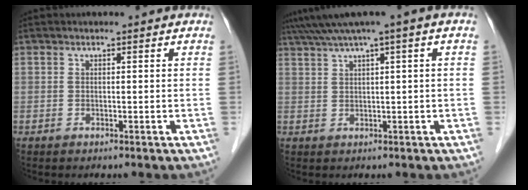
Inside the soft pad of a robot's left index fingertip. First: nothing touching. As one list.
[{"total": 5.6, "force": [3.2, -0.7, 4.5], "torque": [-0.087, 0.032, 0.059]}]